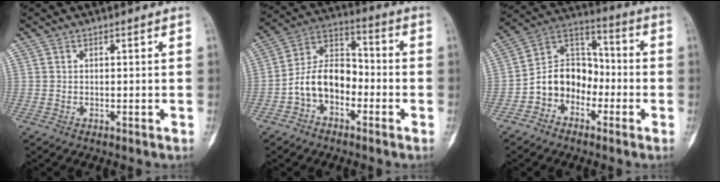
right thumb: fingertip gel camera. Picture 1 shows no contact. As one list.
[{"total": 11.0, "force": [-3.8, 7.4, 7.2], "torque": [-0.114, 0.052, -0.081]}, {"total": 11.1, "force": [-3.9, 8.7, 5.7], "torque": [-0.068, 0.062, -0.084]}]